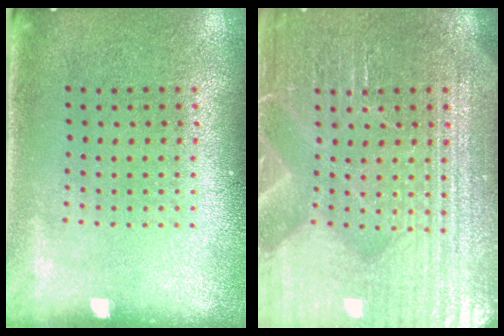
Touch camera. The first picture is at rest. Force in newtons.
{"total": 7.5, "press": 7.5, "slide": 1.1}